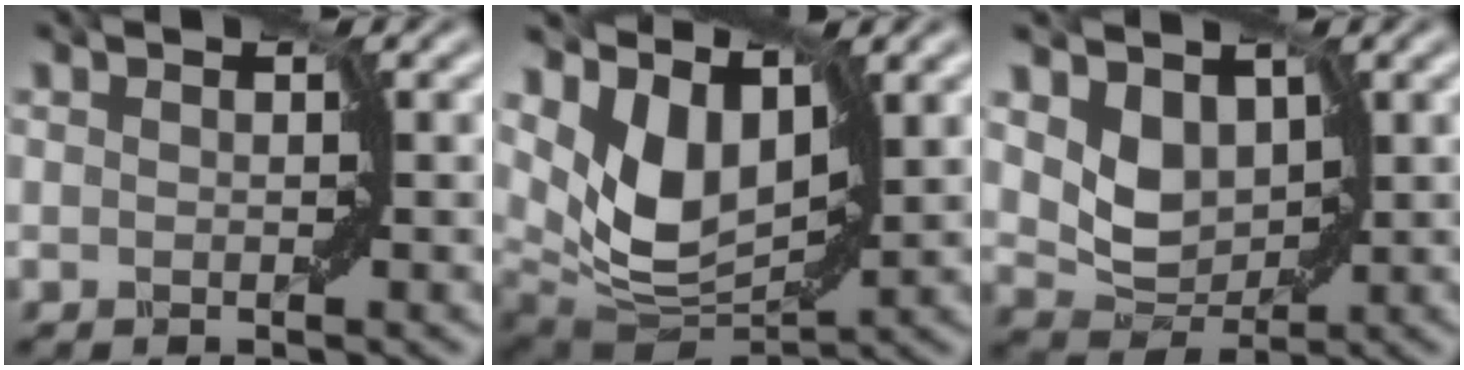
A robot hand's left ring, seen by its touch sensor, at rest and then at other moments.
{"total": 5.8, "force": [2.6, 3.5, 3.9], "torque": [-0.089, -0.017, 0.048]}
{"total": 2.7, "force": [1.3, 2.1, 1.1], "torque": [-0.031, -0.012, 0.025]}